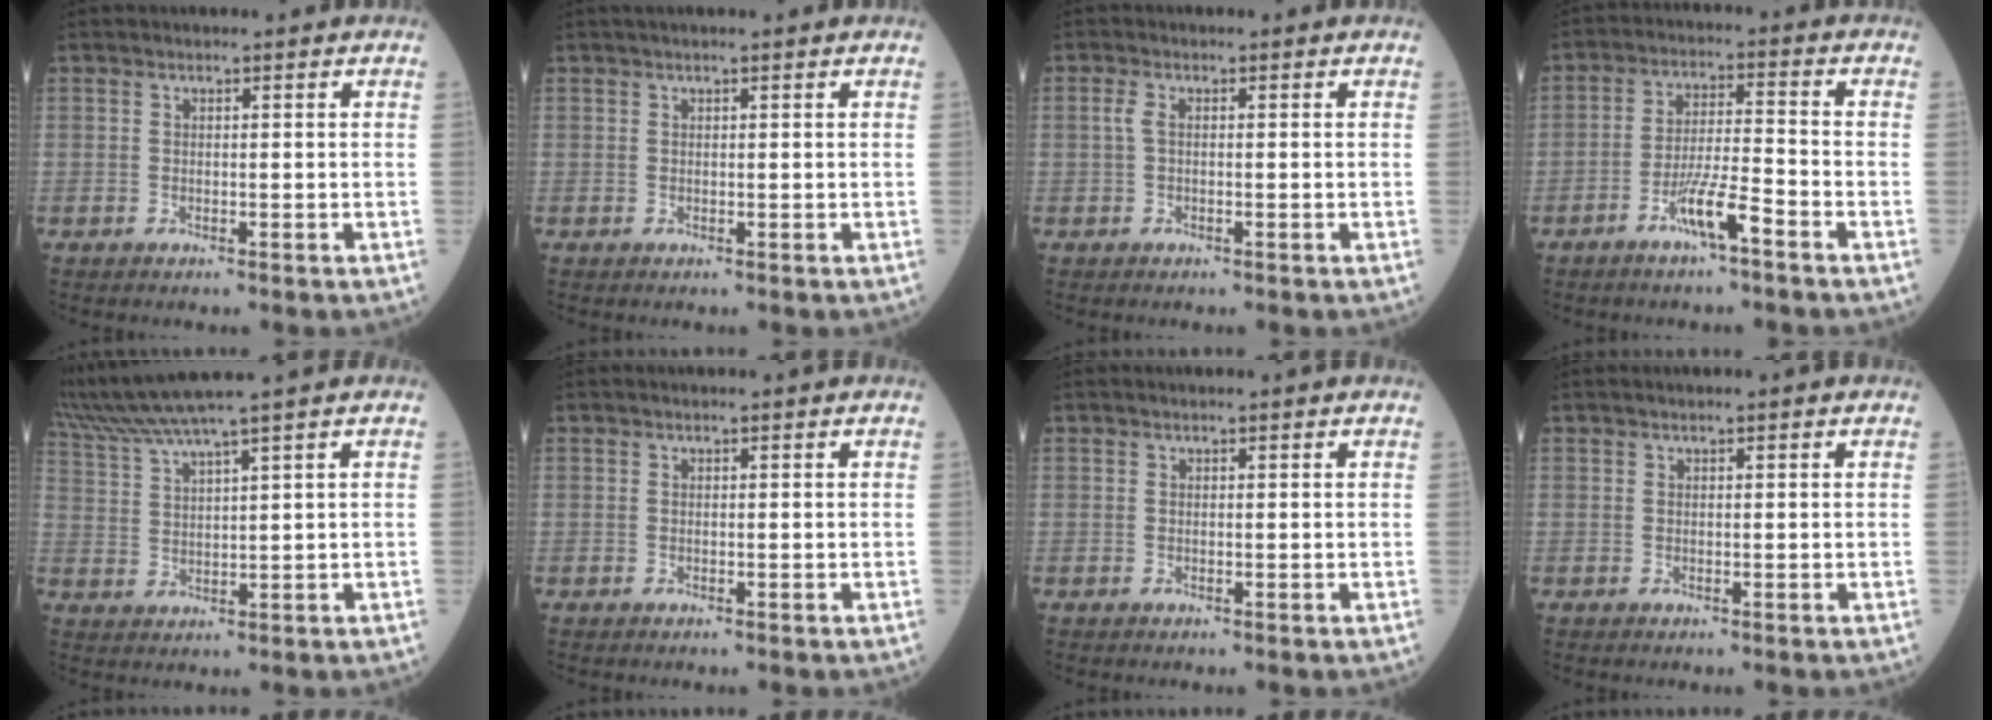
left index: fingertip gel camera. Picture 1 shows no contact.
{"total": 3.0, "force": [2.5, 0.0, 1.7], "torque": [-0.017, 0.031, 0.038]}
{"total": 1.1, "force": [0.0, 0.4, 1.0], "torque": [-0.028, 0.000, -0.001]}
{"total": 6.4, "force": [-4.0, 0.3, 5.0], "torque": [-0.101, -0.002, -0.076]}
{"total": 8.0, "force": [7.0, -2.3, 3.2], "torque": [-0.075, 0.009, 0.143]}
{"total": 0.9, "force": [0.8, 0.0, 0.5], "torque": [-0.008, 0.015, 0.015]}
{"total": 1.5, "force": [1.3, 0.1, 0.8], "torque": [-0.010, 0.019, 0.020]}
{"total": 1.7, "force": [1.3, 0.0, 1.1], "torque": [-0.016, 0.019, 0.021]}